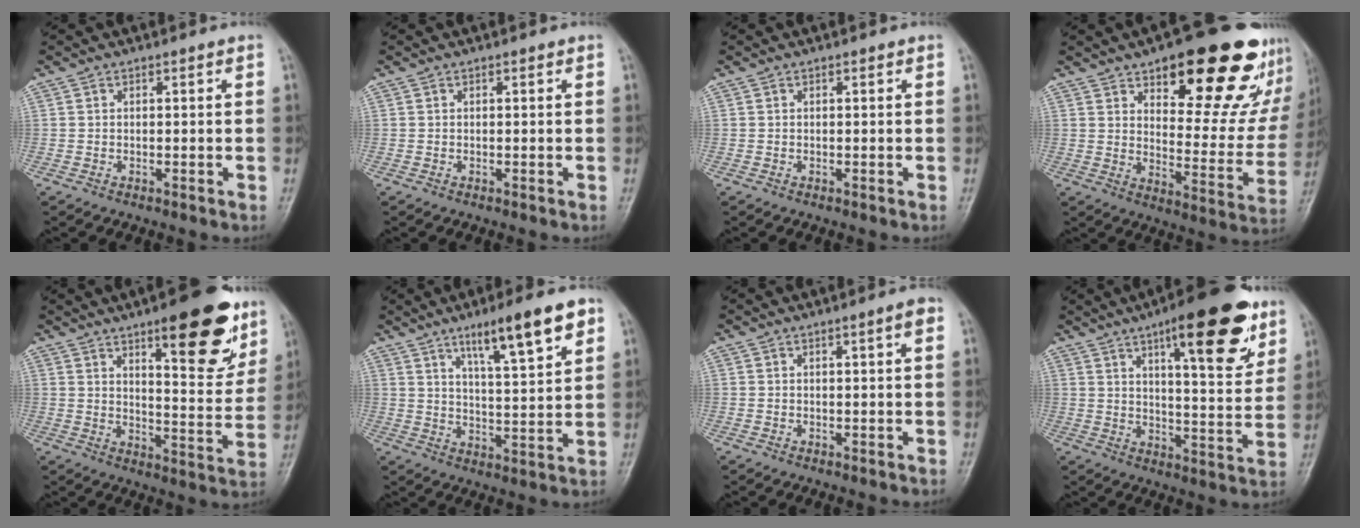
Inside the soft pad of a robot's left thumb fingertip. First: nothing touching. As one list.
[{"total": 0.0}, {"total": 0.0}, {"total": 25.3, "force": [14.8, 9.8, 18.0], "torque": [-0.187, -0.057, 0.207]}, {"total": 13.5, "force": [7.8, 4.8, 10.0], "torque": [-0.093, -0.037, 0.102]}, {"total": 12.7, "force": [7.4, 2.3, 10.1], "torque": [-0.148, -0.032, 0.119]}, {"total": 2.3, "force": [1.0, 0.1, 2.1], "torque": [-0.031, 0.000, 0.014]}, {"total": 19.1, "force": [10.7, 5.6, 14.8], "torque": [-0.172, -0.045, 0.153]}]